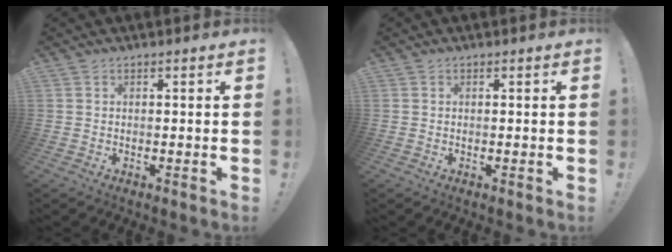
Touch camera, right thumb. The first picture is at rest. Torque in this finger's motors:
{"motor_torque": [0.02, 0.10, 0.03, 0.09, 0.05]}